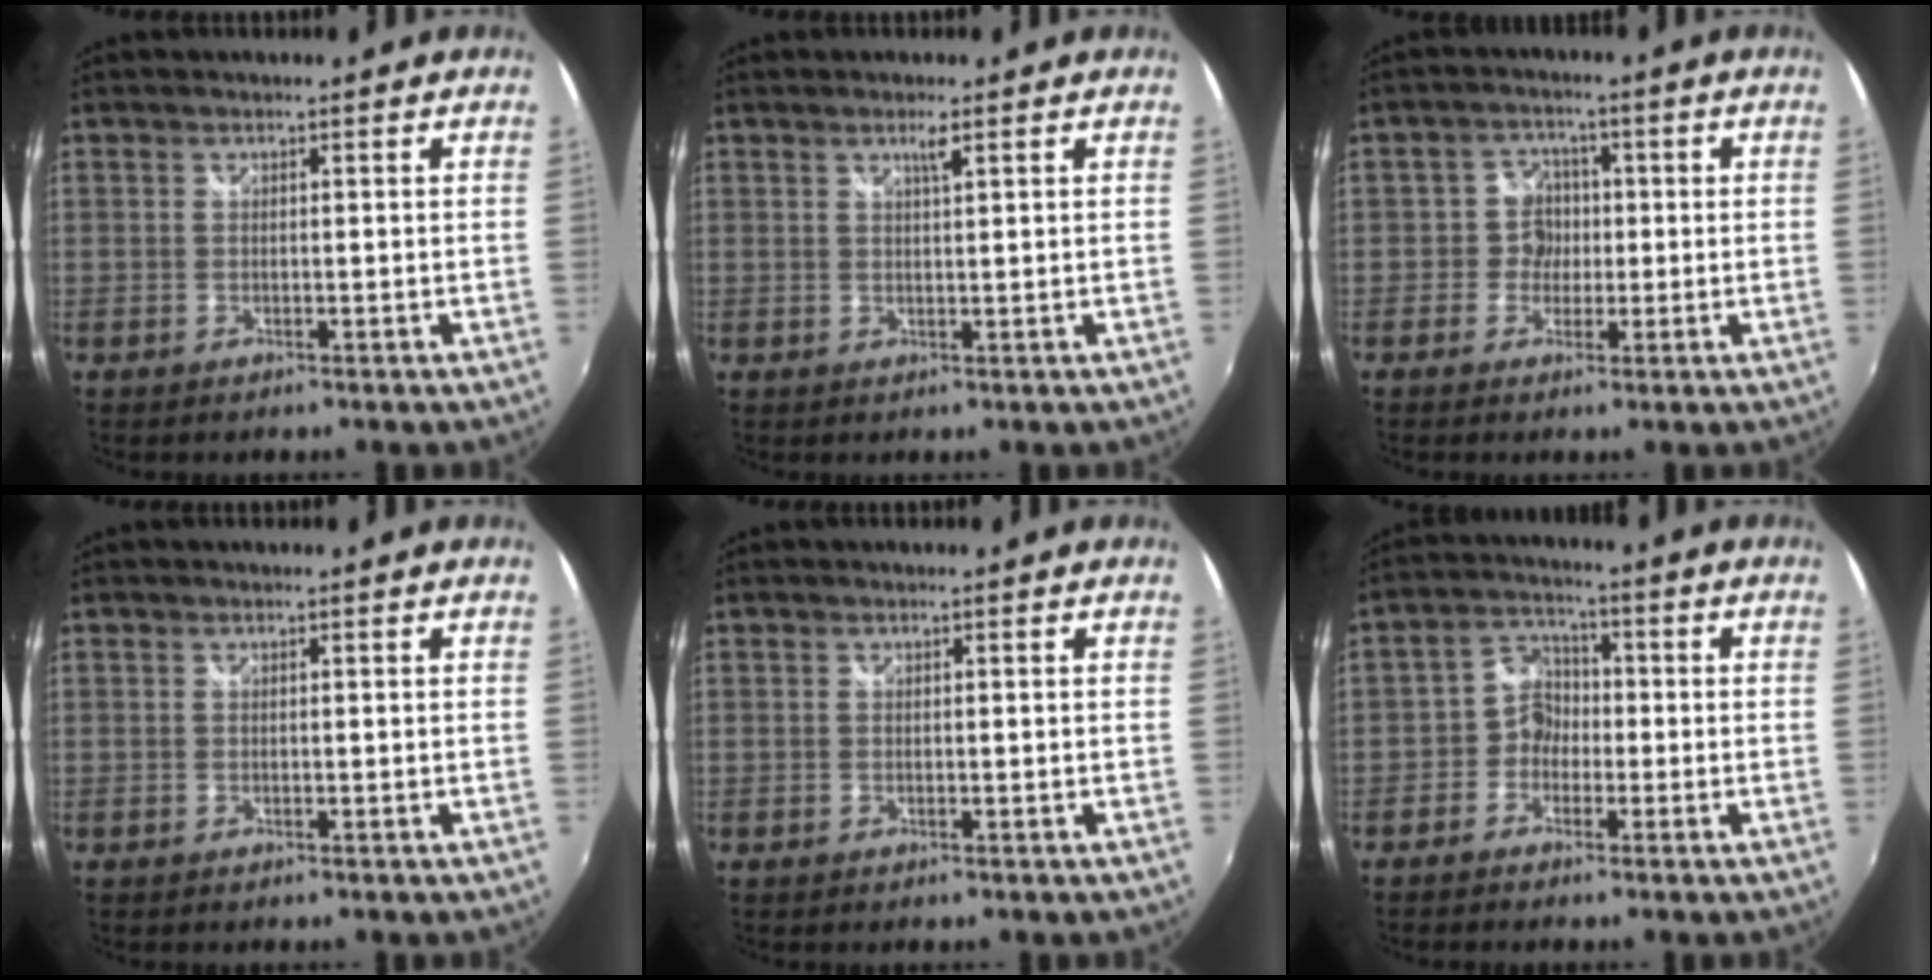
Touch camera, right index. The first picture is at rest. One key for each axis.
{"total": 1.8, "fx": 1.0, "fy": 0.0, "fz": 1.4, "tx": -0.023, "ty": 0.003, "tz": 0.017}
{"total": 4.5, "fx": -0.7, "fy": 4.4, "fz": 0.6, "tx": 0.003, "ty": 0.011, "tz": -0.022}
{"total": 0.0}
{"total": 0.0}
{"total": 5.2, "fx": -1.9, "fy": 4.6, "fz": 1.5, "tx": -0.025, "ty": 0.017, "tz": -0.043}